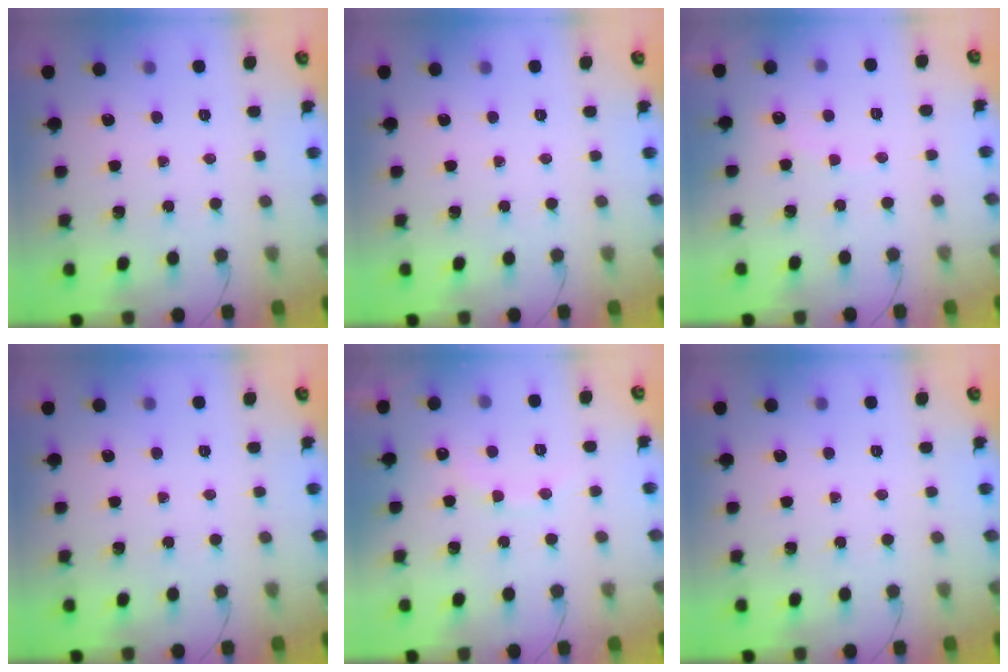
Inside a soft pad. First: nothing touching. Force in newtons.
{"total": 0.0}
{"total": 5.8, "press": 5.7, "slide": 1.0}
{"total": 0.0}
{"total": 8.6, "press": 8.5, "slide": 1.3}
{"total": 0.0}